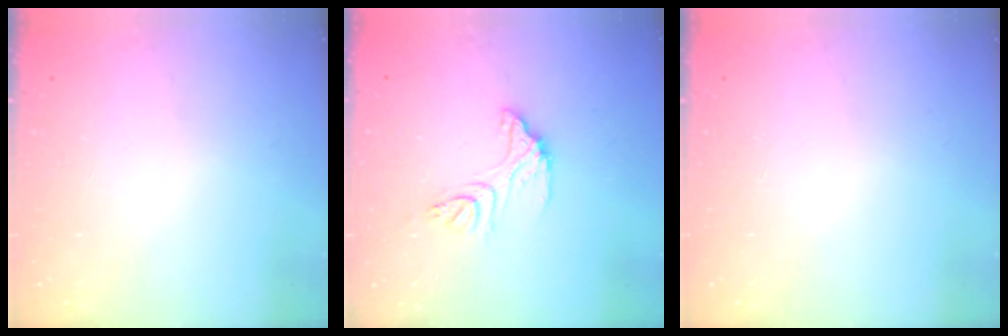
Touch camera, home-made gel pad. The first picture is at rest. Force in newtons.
{"total": 12.5, "press": 12.4, "slide": 1.1}
{"total": 0.0}